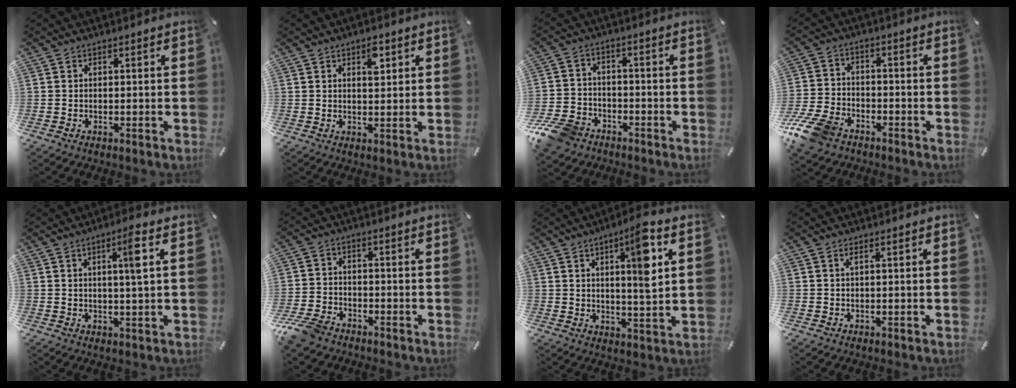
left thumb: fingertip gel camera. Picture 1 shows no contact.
{"total": 4.0, "force": [2.0, 2.1, 2.7], "torque": [-0.026, -0.008, 0.028]}
{"total": 9.2, "force": [-6.1, 6.2, 3.2], "torque": [-0.071, 0.042, -0.117]}
{"total": 10.1, "force": [-6.8, 5.9, 4.6], "torque": [-0.097, 0.035, -0.128]}
{"total": 5.6, "force": [1.9, 0.3, 5.3], "torque": [-0.098, -0.002, 0.026]}
{"total": 6.6, "force": [-5.4, 3.2, 2.2], "torque": [-0.064, 0.018, -0.111]}
{"total": 10.2, "force": [4.0, 1.9, 9.1], "torque": [-0.133, -0.016, 0.055]}
{"total": 1.1, "force": [0.2, 0.1, 1.0], "torque": [-0.021, 0.000, 0.003]}